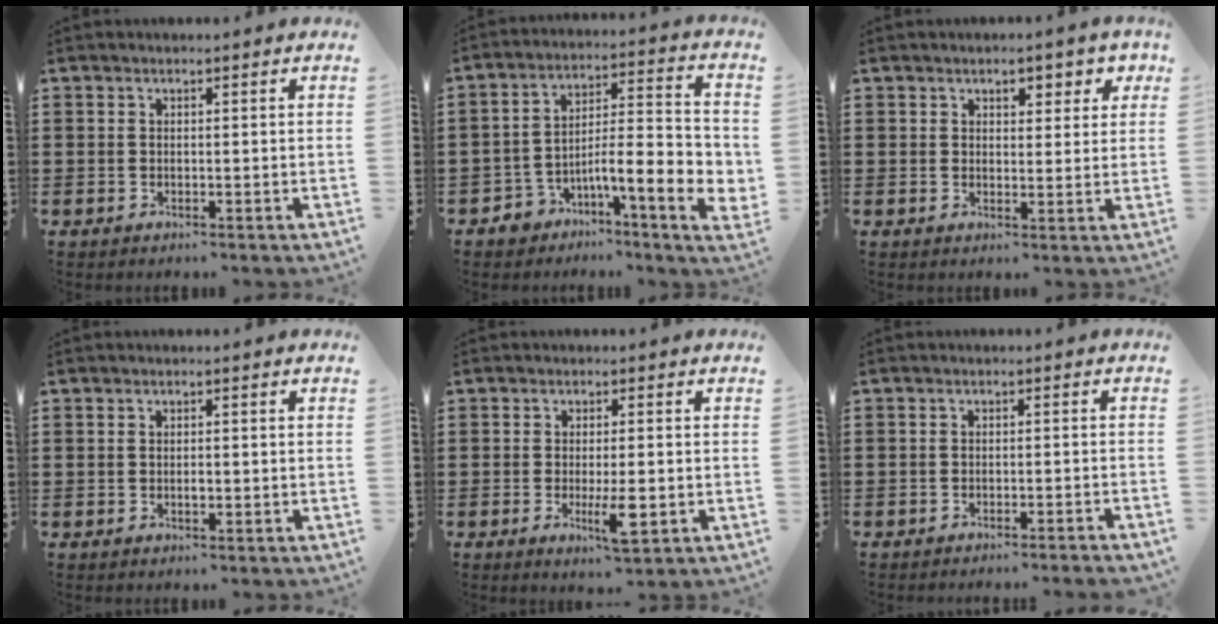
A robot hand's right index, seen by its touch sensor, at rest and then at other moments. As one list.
[{"total": 8.5, "force": [-3.5, 2.6, 7.3], "torque": [-0.117, -0.016, -0.062]}, {"total": 3.1, "force": [1.8, 1.8, 1.6], "torque": [-0.024, 0.005, 0.026]}, {"total": 1.2, "force": [-0.2, 0.4, 1.1], "torque": [-0.021, -0.003, -0.004]}, {"total": 5.2, "force": [-1.5, 0.9, 4.9], "torque": [-0.093, -0.012, -0.027]}, {"total": 1.8, "force": [-1.7, -0.3, 0.5], "torque": [-0.009, 0.002, -0.034]}]